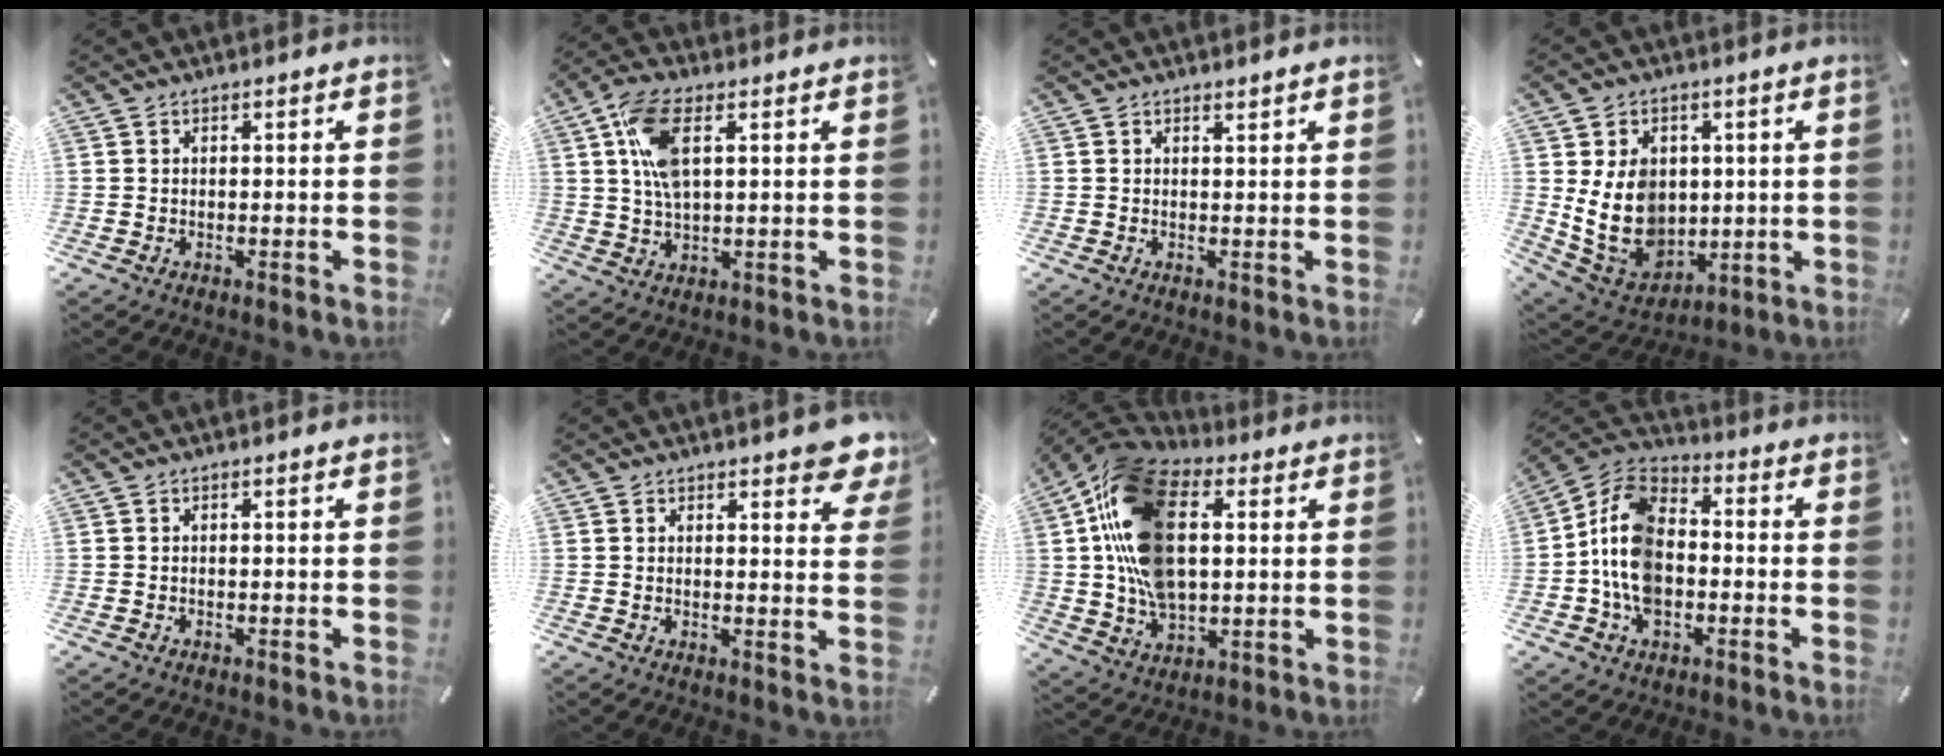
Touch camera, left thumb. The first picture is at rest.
{"total": 10.1, "force": [3.0, 4.8, 8.4], "torque": [-0.187, 0.001, 0.052]}
{"total": 0.7, "force": [0.6, 0.1, 0.3], "torque": [-0.008, -0.003, 0.012]}
{"total": 13.0, "force": [1.3, 10.9, 7.1], "torque": [-0.157, -0.018, 0.029]}
{"total": 0.0}
{"total": 5.9, "force": [4.8, 1.7, 3.0], "torque": [-0.033, -0.033, 0.080]}
{"total": 22.7, "force": [4.6, 14.7, 16.7], "torque": [-0.350, -0.002, 0.080]}
{"total": 13.3, "force": [-2.8, 9.5, 8.8], "torque": [-0.213, 0.014, -0.056]}